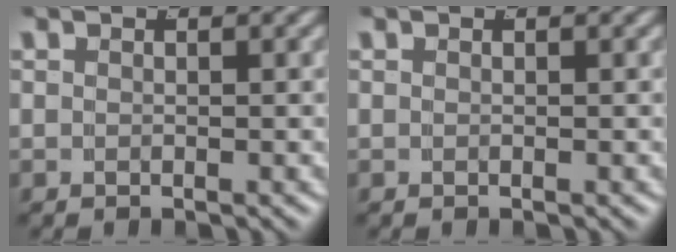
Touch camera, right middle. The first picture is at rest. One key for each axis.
{"total": 0.0}